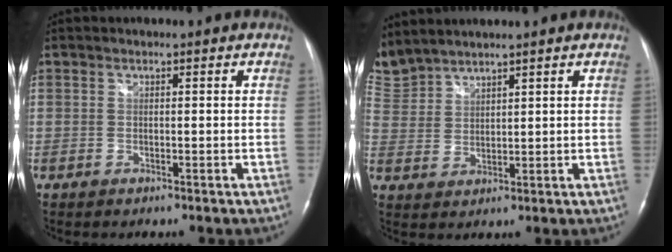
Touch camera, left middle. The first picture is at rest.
{"total": 7.6, "force": [7.0, 2.7, 0.7], "torque": [-0.035, 0.013, 0.155]}